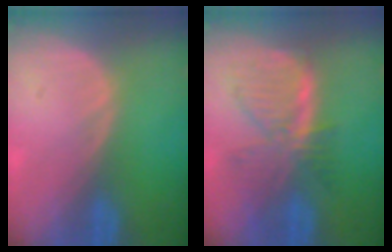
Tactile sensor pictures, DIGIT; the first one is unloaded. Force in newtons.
{"total": 7.8, "press": 7.0, "slide": 3.4}